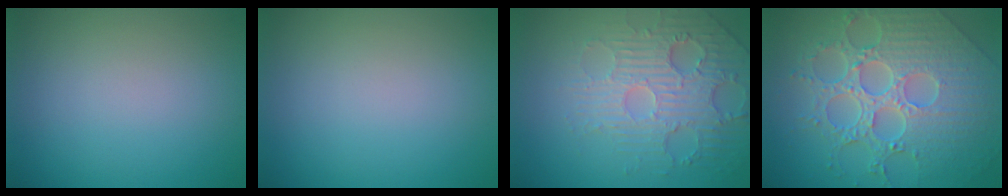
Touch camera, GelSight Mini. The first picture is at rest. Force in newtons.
{"total": 0.0}
{"total": 4.7, "press": 4.2, "slide": 2.1}
{"total": 9.1, "press": 6.6, "slide": 6.2}